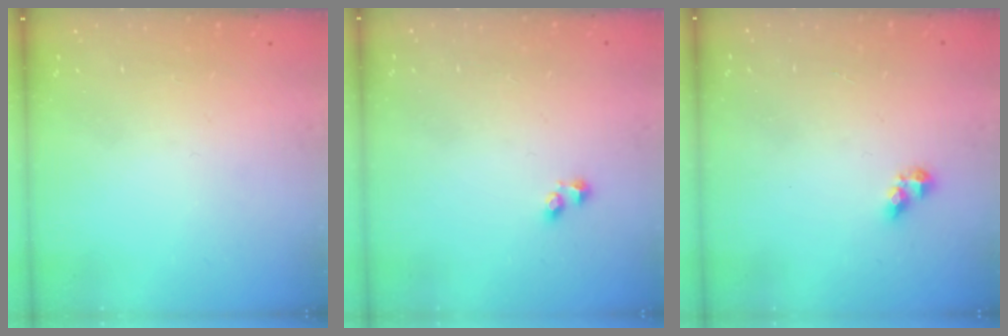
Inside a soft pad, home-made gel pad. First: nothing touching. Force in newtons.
{"total": 1.9, "press": 1.9, "slide": 0.5}
{"total": 4.9, "press": 4.8, "slide": 0.6}